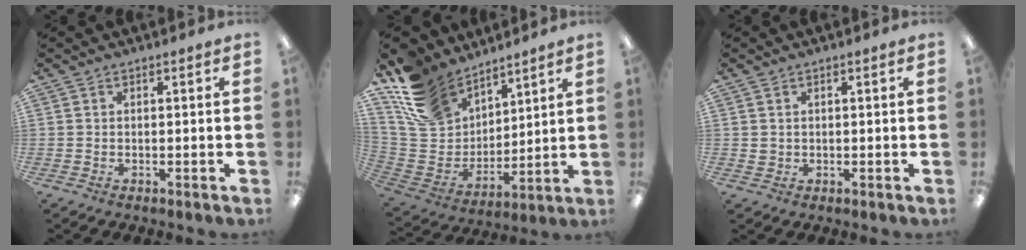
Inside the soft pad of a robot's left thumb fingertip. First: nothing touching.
{"total": 16.2, "force": [11.8, 9.9, 5.1], "torque": [-0.134, -0.067, 0.234]}
{"total": 1.3, "force": [0.6, 1.2, 0.1], "torque": [-0.004, 0.003, 0.011]}